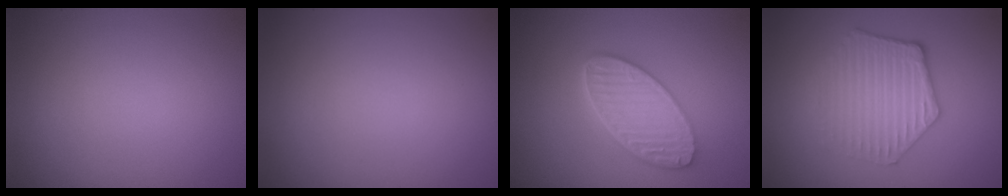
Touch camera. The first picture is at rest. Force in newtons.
{"total": 0.0}
{"total": 5.7, "press": 4.4, "slide": 3.6}
{"total": 3.3, "press": 3.1, "slide": 1.3}